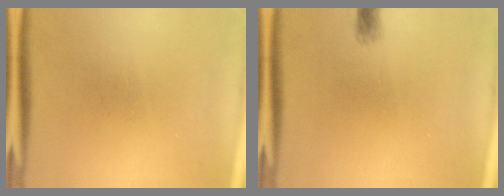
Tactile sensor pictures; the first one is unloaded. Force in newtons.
{"total": 1.4}